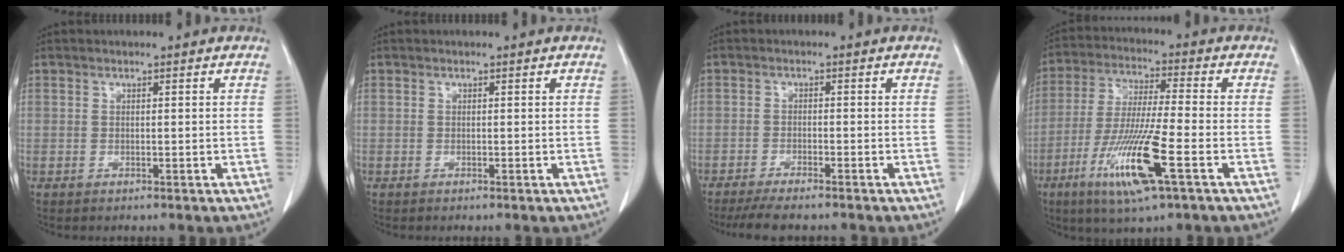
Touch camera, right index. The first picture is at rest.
{"total": 0.0}
{"total": 6.3, "force": [-5.4, 0.8, 3.2], "torque": [-0.045, -0.011, -0.087]}
{"total": 13.3, "force": [-5.6, 0.3, 12.1], "torque": [-0.246, -0.027, -0.103]}